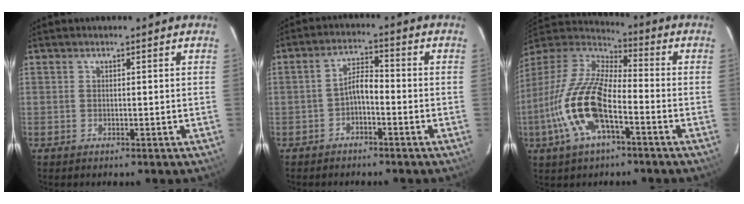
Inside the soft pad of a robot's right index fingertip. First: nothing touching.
{"total": 3.6, "force": [-2.0, 1.3, 2.6], "torque": [-0.054, 0.014, -0.035]}
{"total": 17.9, "force": [-6.6, 6.6, 15.2], "torque": [-0.317, -0.014, -0.136]}